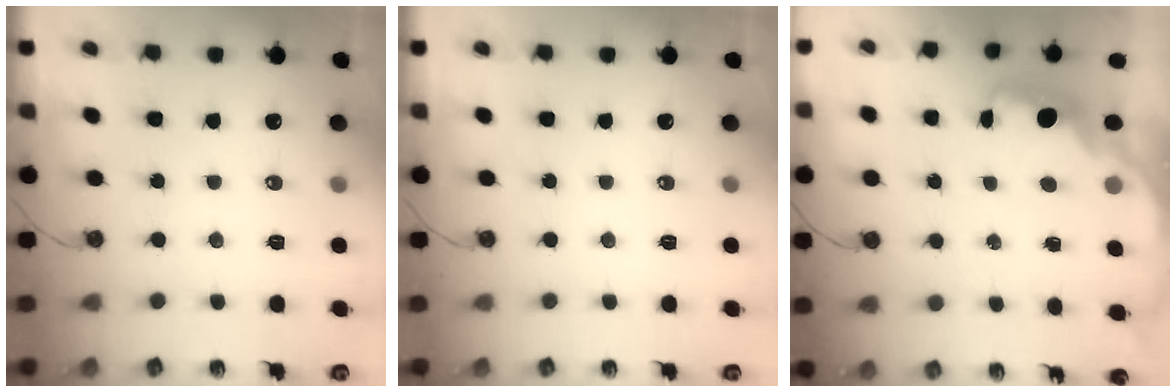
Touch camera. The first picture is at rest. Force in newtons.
{"total": 0.0}
{"total": 1.9, "press": 1.8, "slide": 0.5}